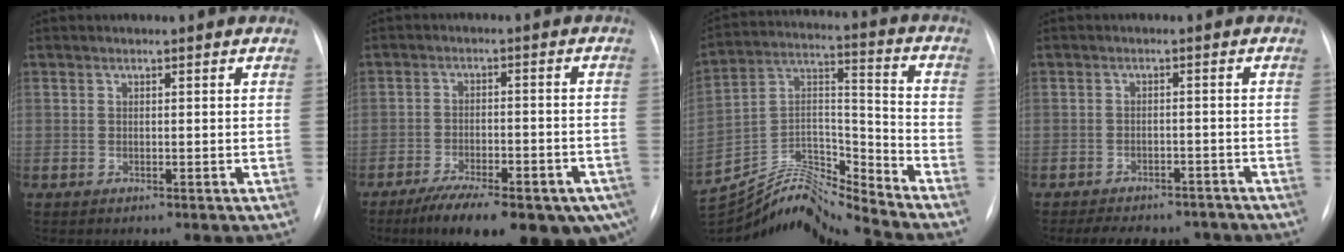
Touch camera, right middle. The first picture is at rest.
{"total": 19.6, "force": [-13.1, 6.4, 13.1], "torque": [-0.139, 0.000, -0.178]}
{"total": 17.0, "force": [-16.7, -0.4, 3.4], "torque": [-0.066, 0.054, -0.299]}
{"total": 11.0, "force": [-9.6, 4.4, 3.4], "torque": [-0.052, 0.009, -0.114]}